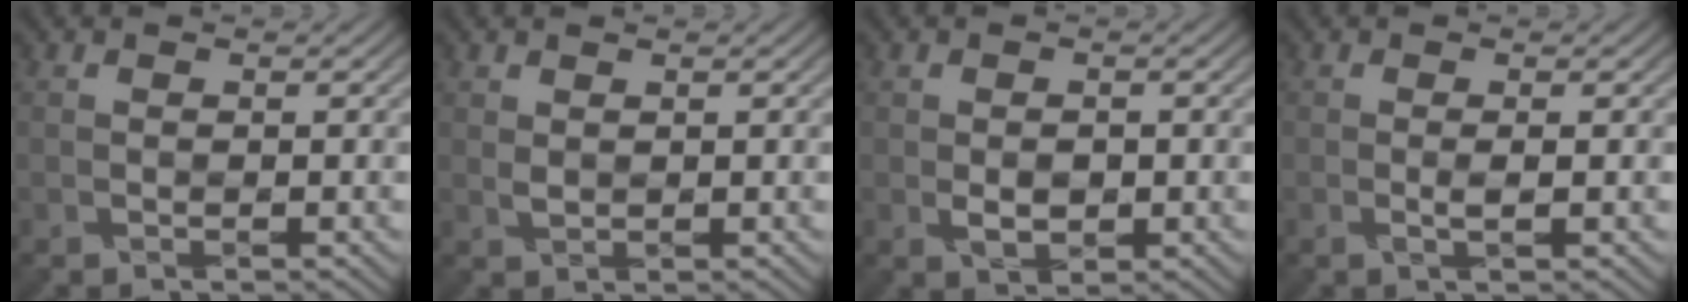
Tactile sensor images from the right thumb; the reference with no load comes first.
{"total": 0.9, "force": [0.9, 0.3, 0.2], "torque": [-0.009, -0.002, 0.022]}
{"total": 2.0, "force": [-0.1, 1.4, 1.4], "torque": [-0.021, -0.007, 0.007]}
{"total": 1.0, "force": [0.0, 0.2, 0.9], "torque": [-0.020, 0.002, -0.003]}